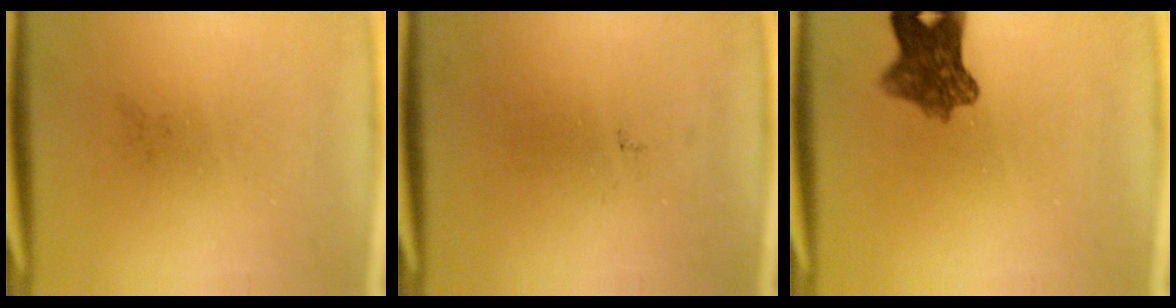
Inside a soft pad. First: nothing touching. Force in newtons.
{"total": 0.0}
{"total": 7.1}